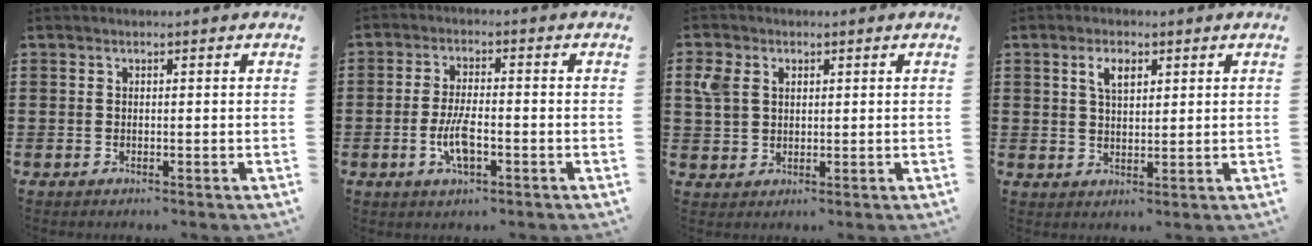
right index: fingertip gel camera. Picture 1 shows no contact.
{"total": 5.7, "force": [-1.8, 1.9, 5.0], "torque": [-0.112, -0.002, -0.040]}
{"total": 3.9, "force": [1.7, 3.0, 1.9], "torque": [-0.058, 0.010, 0.027]}
{"total": 3.4, "force": [1.6, 1.7, 2.5], "torque": [-0.049, 0.007, 0.025]}